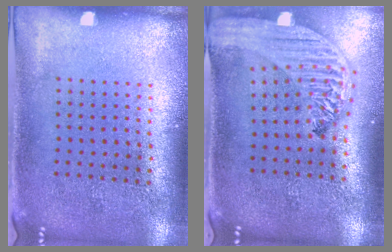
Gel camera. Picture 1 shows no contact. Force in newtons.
{"total": 3.2, "press": 2.5, "slide": 2.0}